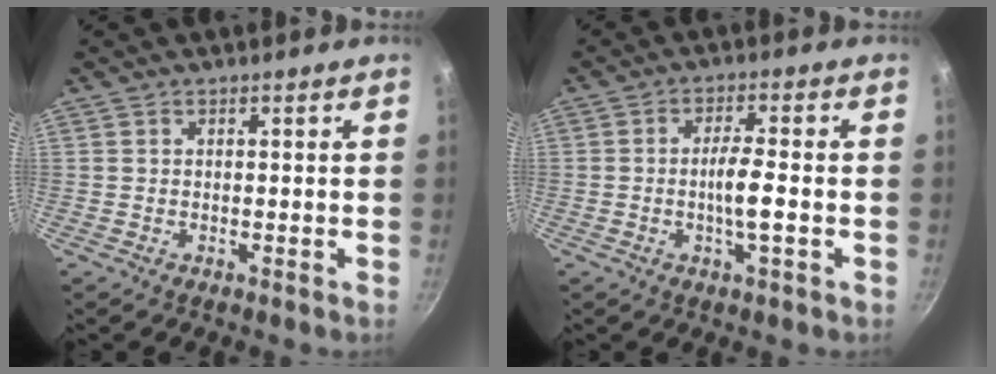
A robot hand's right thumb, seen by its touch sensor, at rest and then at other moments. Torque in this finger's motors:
{"motor_torque": [2.29, 1.62, 1.84, -0.87, 0.54]}